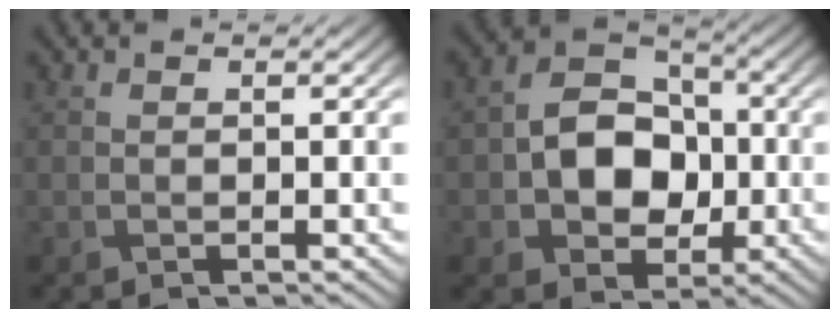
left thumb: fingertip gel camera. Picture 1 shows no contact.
{"total": 9.1, "force": [-1.0, 6.9, 5.7], "torque": [-0.108, 0.002, -0.033]}